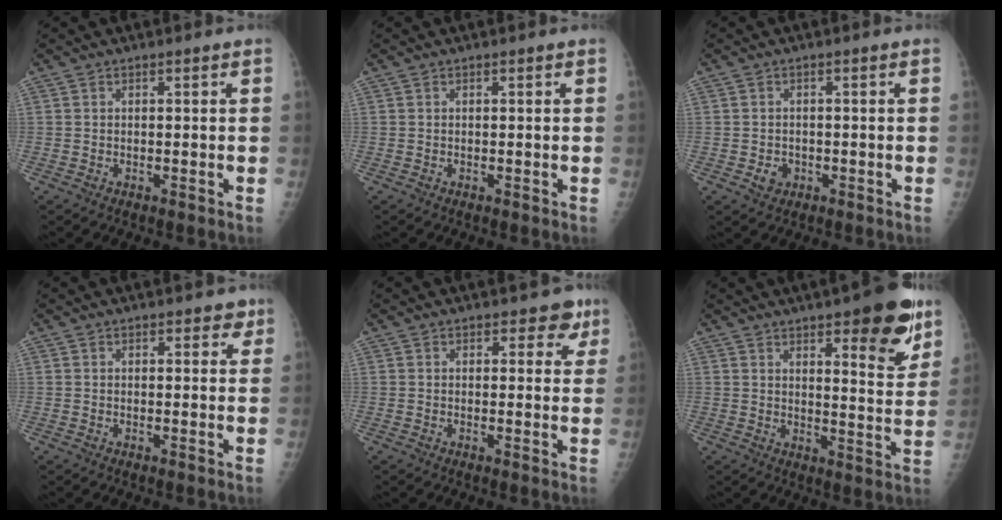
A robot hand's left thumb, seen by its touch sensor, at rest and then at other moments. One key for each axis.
{"total": 0.0}
{"total": 2.2, "fx": -0.7, "fy": 1.9, "fz": 0.9, "tx": -0.006, "ty": 0.003, "tz": -0.006}
{"total": 2.5, "fx": 1.7, "fy": 1.5, "fz": 1.2, "tx": 0.011, "ty": -0.005, "tz": 0.017}
{"total": 4.1, "fx": 2.7, "fy": 2.5, "fz": 1.8, "tx": 0.020, "ty": -0.010, "tz": 0.028}
{"total": 15.0, "fx": 8.7, "fy": 4.5, "fz": 11.4, "tx": -0.111, "ty": -0.046, "tz": 0.118}